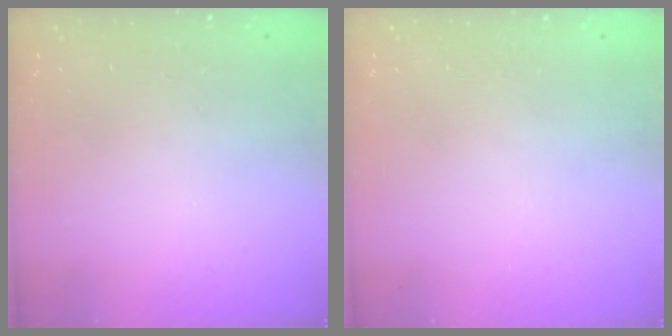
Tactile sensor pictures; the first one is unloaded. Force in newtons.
{"total": 0.0}